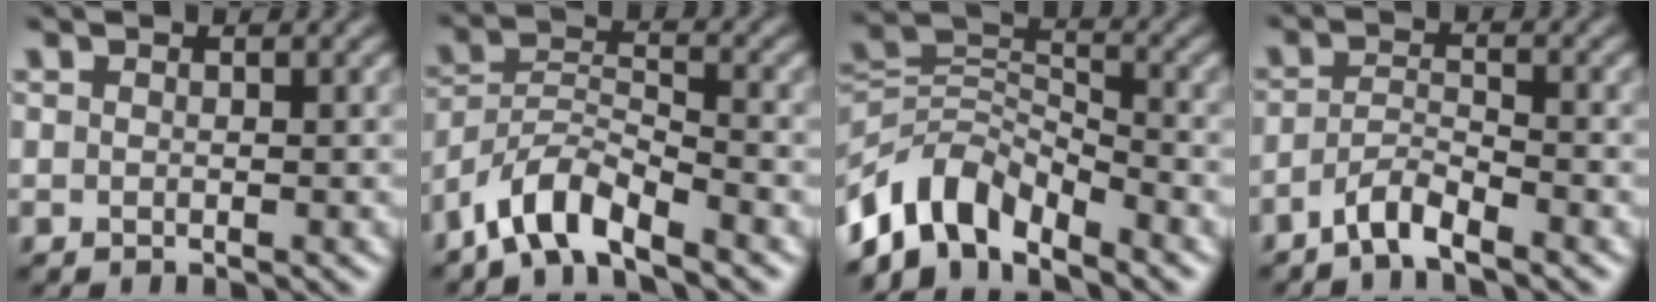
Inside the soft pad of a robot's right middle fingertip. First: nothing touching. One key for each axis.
{"total": 5.1, "fx": -4.1, "fy": 1.3, "fz": 2.8, "tx": -0.050, "ty": 0.002, "tz": -0.086}
{"total": 7.0, "fx": -5.2, "fy": 3.3, "fz": 3.3, "tx": -0.049, "ty": -0.002, "tz": -0.110}
{"total": 2.9, "fx": -2.3, "fy": 0.4, "fz": 1.7, "tx": -0.032, "ty": 0.005, "tz": -0.051}